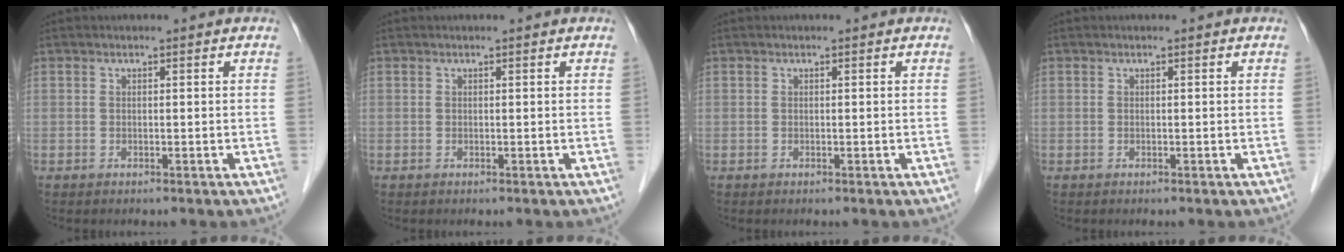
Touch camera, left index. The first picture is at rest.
{"total": 0.0}
{"total": 0.0}
{"total": 0.0}